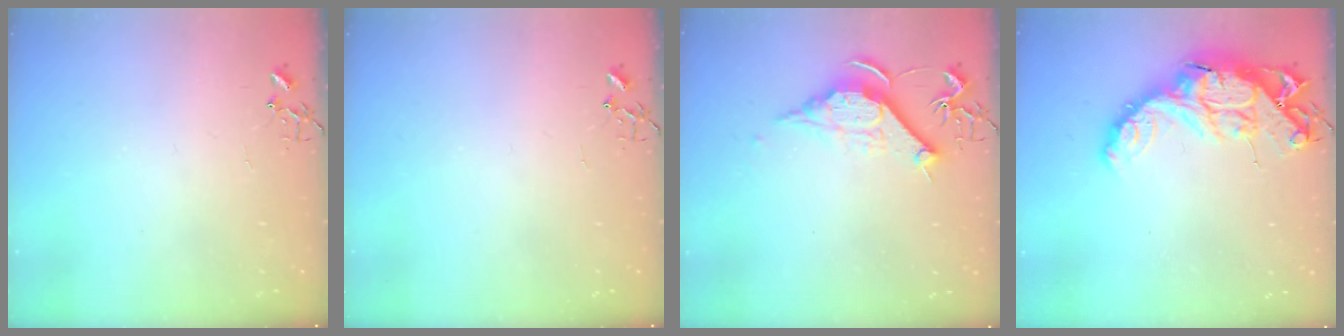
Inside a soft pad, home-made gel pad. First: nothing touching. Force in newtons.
{"total": 0.0}
{"total": 11.3, "press": 11.2, "slide": 1.1}
{"total": 18.0, "press": 18.0, "slide": 1.3}